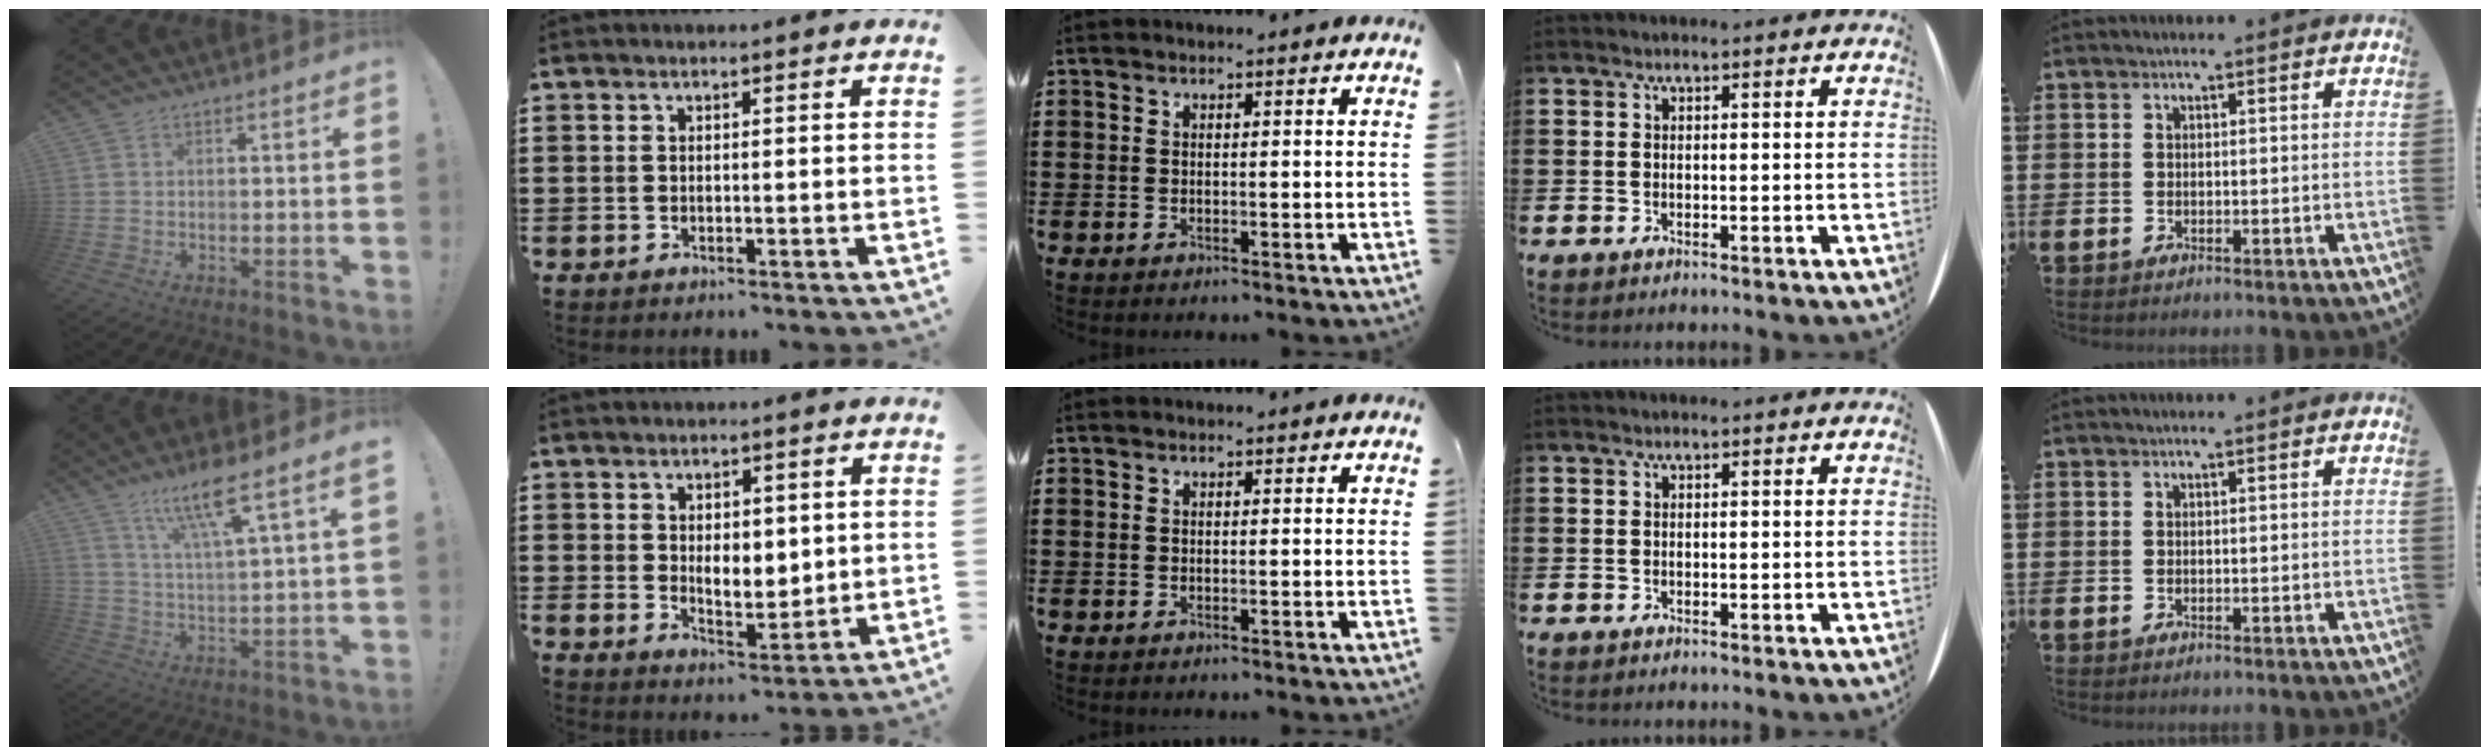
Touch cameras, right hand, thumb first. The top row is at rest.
{"thumb": {"total": 11.5, "force": [7.8, 0.4, 8.4], "torque": [-0.144, -0.039, 0.120]}, "index": {"total": 4.2, "force": [1.5, 2.8, 2.6], "torque": [-0.045, 0.003, 0.023]}}